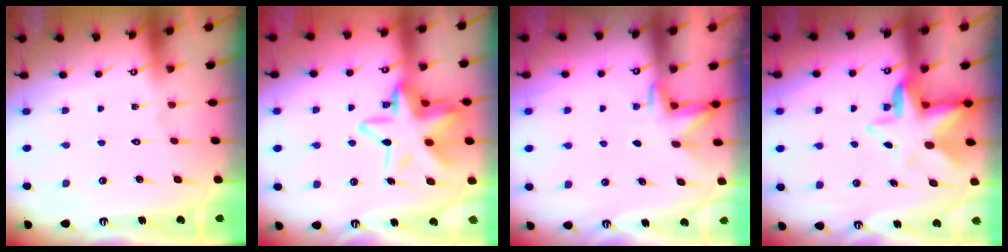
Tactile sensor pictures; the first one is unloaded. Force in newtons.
{"total": 17.0, "press": 16.8, "slide": 2.3}
{"total": 2.5, "press": 2.4, "slide": 0.7}
{"total": 8.6, "press": 8.4, "slide": 1.5}